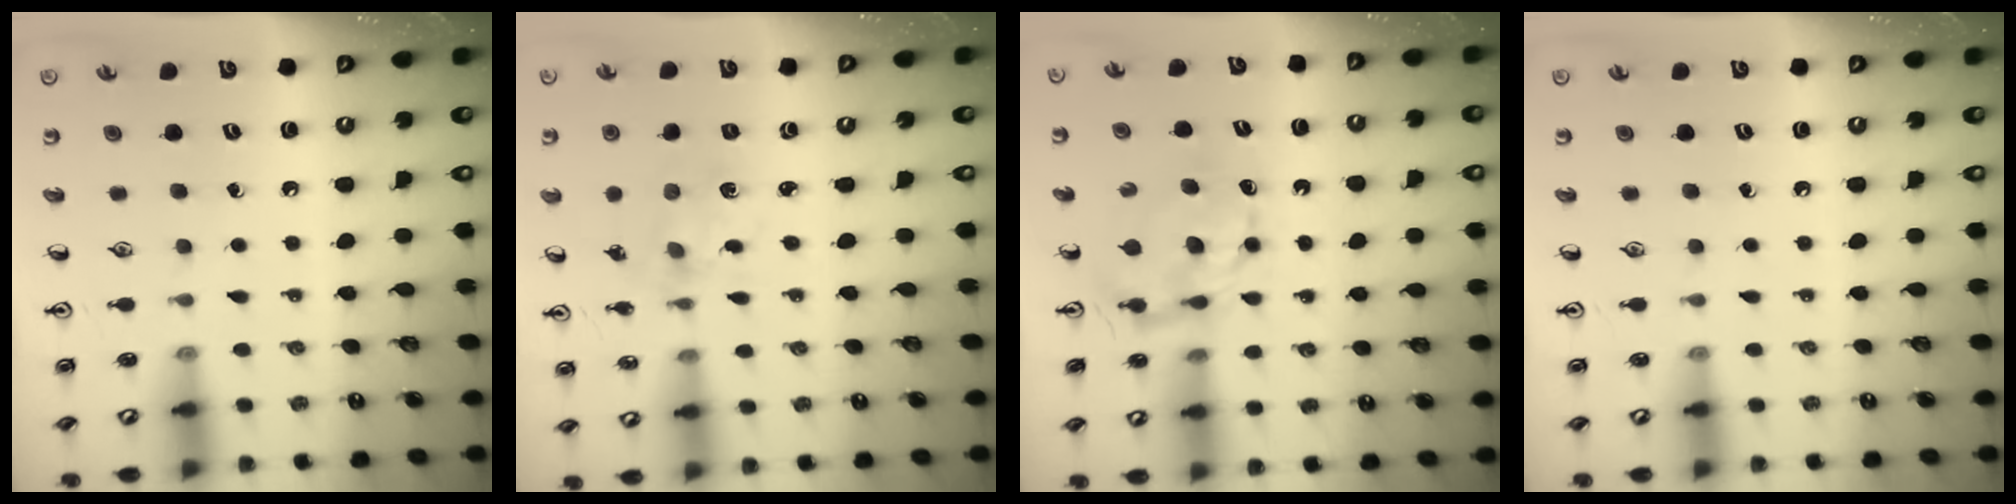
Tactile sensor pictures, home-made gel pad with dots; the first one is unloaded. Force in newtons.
{"total": 1.9, "press": 1.9, "slide": 0.5}
{"total": 7.0, "press": 7.0, "slide": 0.6}
{"total": 0.0}